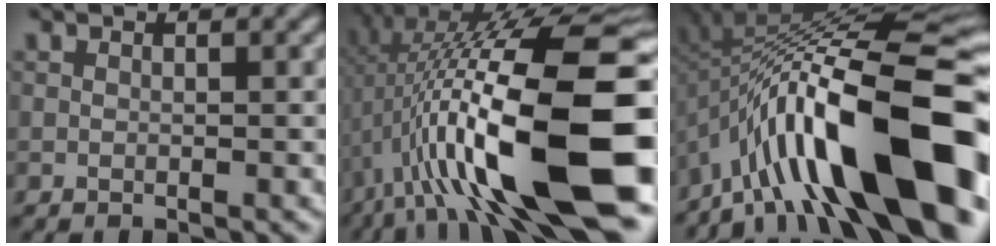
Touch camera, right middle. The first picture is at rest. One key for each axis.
{"total": 17.6, "fx": -2.6, "fy": 4.8, "fz": 16.8, "tx": -0.279, "ty": 0.038, "tz": -0.037}
{"total": 16.6, "fx": -6.6, "fy": 4.8, "fz": 14.4, "tx": -0.219, "ty": 0.050, "tz": -0.112}